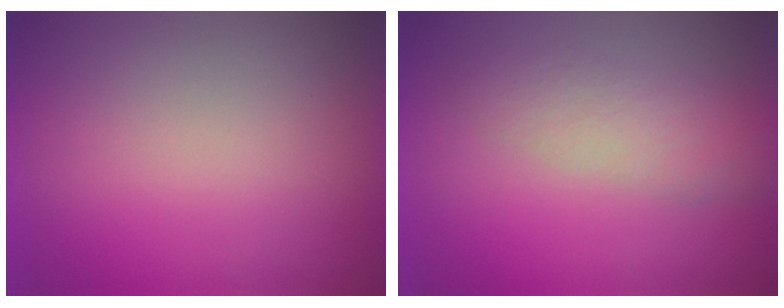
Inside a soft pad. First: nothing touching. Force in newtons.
{"total": 3.4}